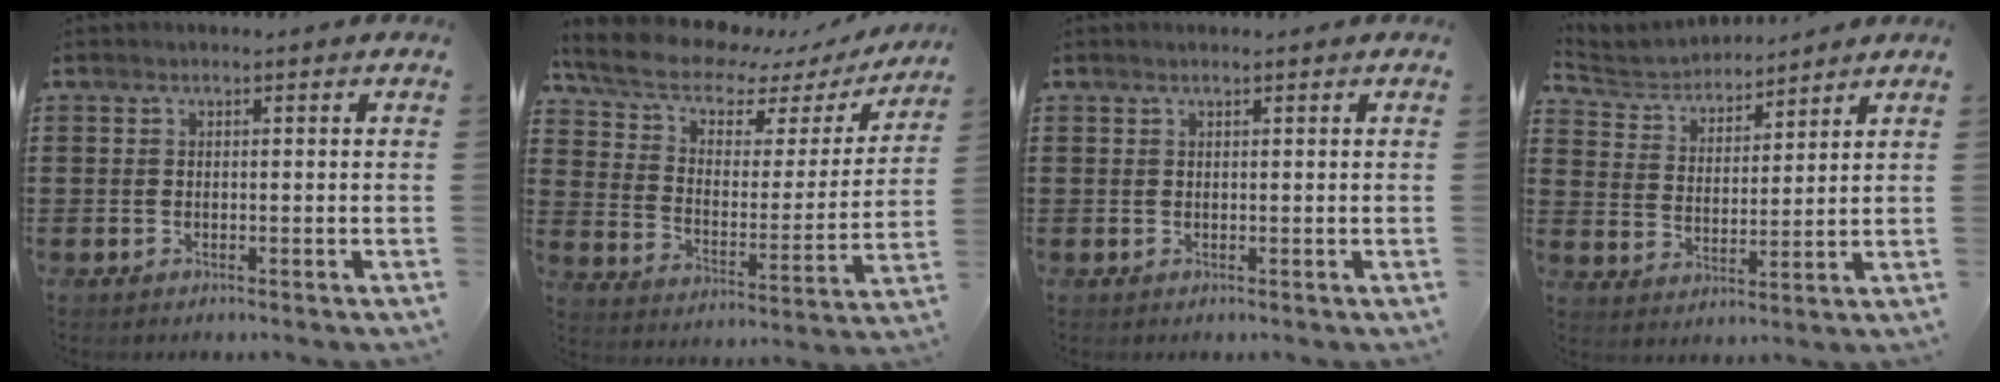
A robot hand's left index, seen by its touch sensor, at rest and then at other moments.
{"total": 9.6, "force": [7.5, 3.5, 5.0], "torque": [-0.121, -0.038, 0.128]}
{"total": 0.5, "force": [0.4, 0.0, 0.4], "torque": [-0.007, -0.001, 0.008]}
{"total": 5.4, "force": [5.1, 1.5, 0.7], "torque": [-0.044, -0.029, 0.087]}